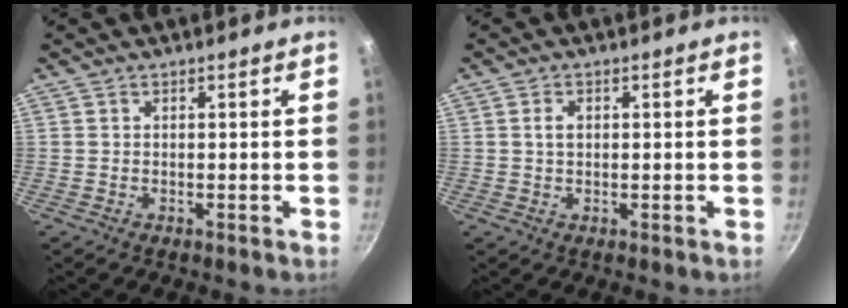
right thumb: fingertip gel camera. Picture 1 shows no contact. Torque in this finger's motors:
{"motor_torque": [0.63, 0.62, 0.19, -0.23, -0.01]}